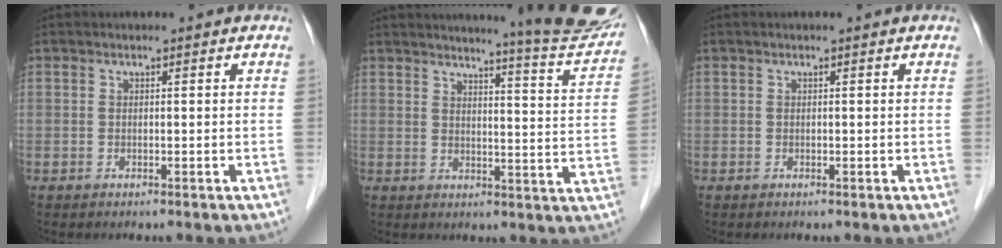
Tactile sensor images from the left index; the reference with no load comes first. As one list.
[{"total": 13.1, "force": [12.4, -0.8, 4.1], "torque": [-0.049, -0.070, 0.135]}, {"total": 0.0}]